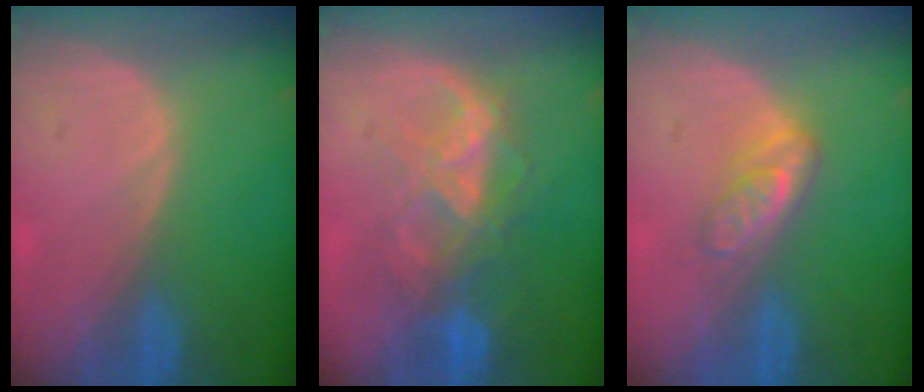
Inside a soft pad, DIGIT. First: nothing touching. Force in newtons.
{"total": 8.3, "press": 7.4, "slide": 3.8}
{"total": 4.8, "press": 4.2, "slide": 2.3}